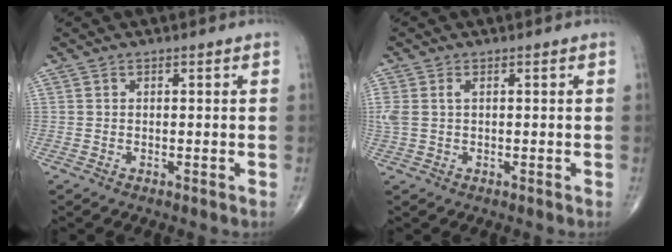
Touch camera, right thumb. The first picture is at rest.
{"total": 3.9, "force": [0.7, 2.3, 3.0], "torque": [-0.098, 0.019, 0.020]}